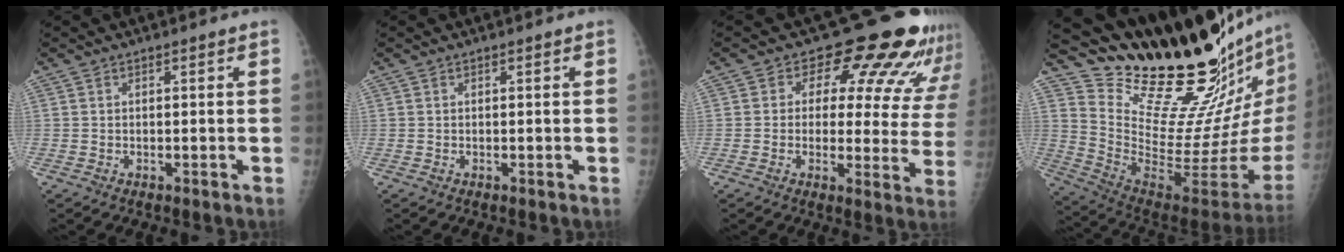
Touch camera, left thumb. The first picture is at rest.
{"total": 0.0}
{"total": 17.6, "force": [12.3, 8.4, 9.4], "torque": [-0.055, -0.057, 0.122]}
{"total": 29.6, "force": [25.1, 4.0, 15.2], "torque": [-0.200, -0.207, 0.378]}